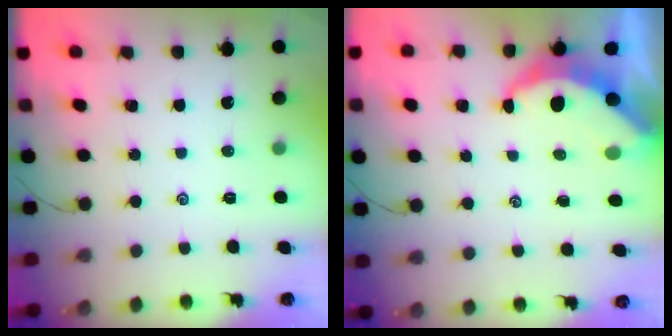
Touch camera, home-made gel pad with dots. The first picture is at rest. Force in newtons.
{"total": 7.0, "press": 6.9, "slide": 0.9}